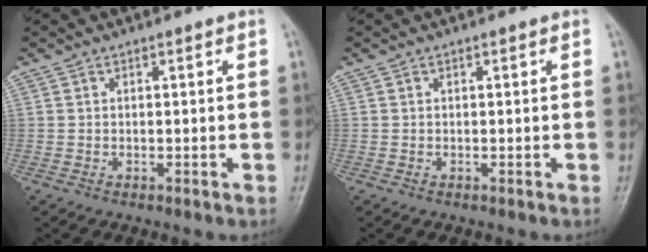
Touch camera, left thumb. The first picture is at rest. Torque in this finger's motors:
{"motor_torque": [-0.01, 0.01, 0.00, 0.00, 0.00]}